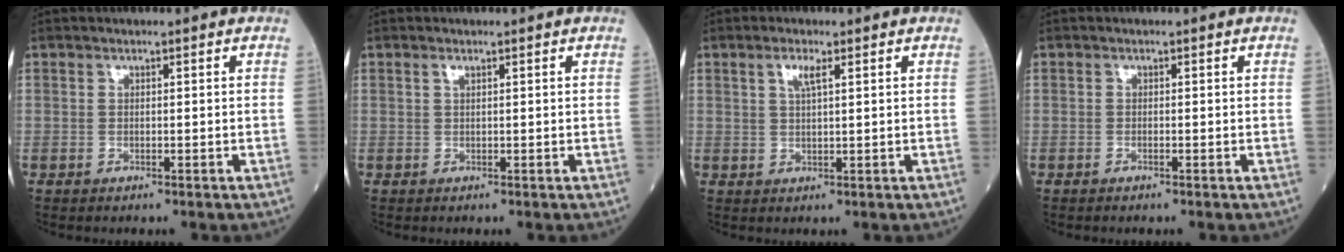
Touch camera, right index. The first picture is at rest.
{"total": 0.7, "force": [0.4, 0.2, 0.5], "torque": [-0.014, 0.001, 0.008]}
{"total": 2.5, "force": [1.2, 0.4, 2.1], "torque": [-0.046, 0.002, 0.023]}
{"total": 0.0}